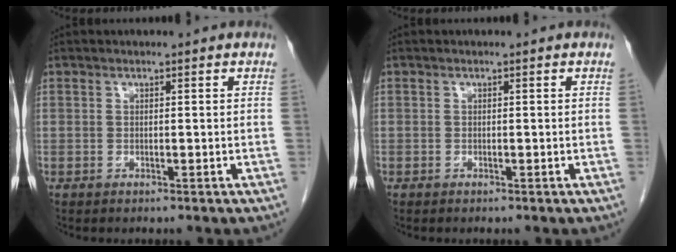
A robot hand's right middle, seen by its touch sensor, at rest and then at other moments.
{"total": 0.0}